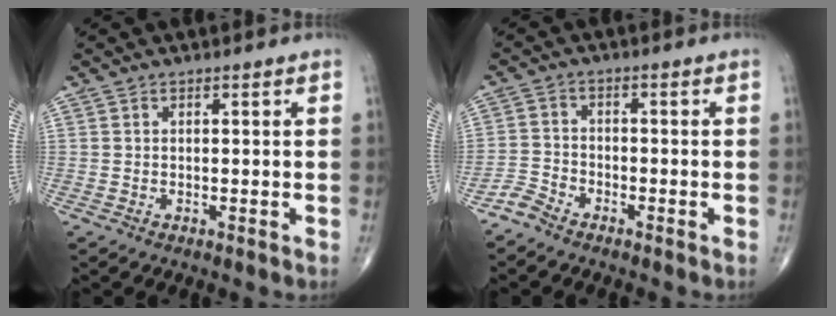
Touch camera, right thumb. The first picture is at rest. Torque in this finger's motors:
{"motor_torque": [1.08, 1.04, -0.51, -0.32, 0.03]}